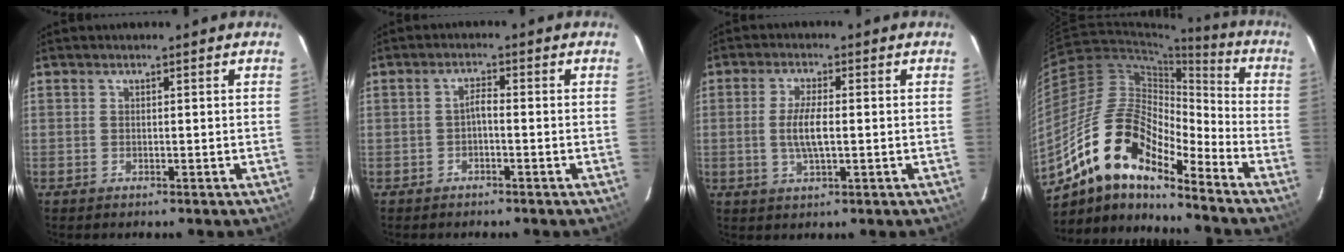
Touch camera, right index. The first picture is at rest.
{"total": 1.5, "force": [-0.8, 0.3, 1.3], "torque": [-0.025, 0.006, -0.014]}
{"total": 5.4, "force": [-0.4, 1.4, 5.2], "torque": [-0.100, -0.004, -0.007]}
{"total": 16.9, "force": [-11.9, 5.4, 10.8], "torque": [-0.192, -0.003, -0.237]}